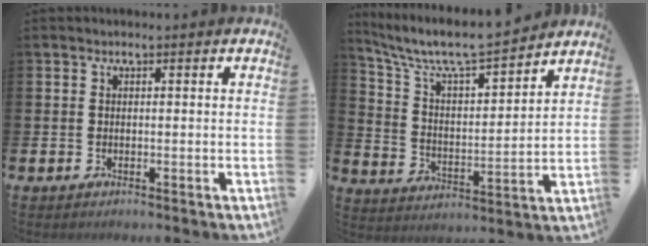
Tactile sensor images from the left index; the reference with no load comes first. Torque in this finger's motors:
{"motor_torque": [0.89, -1.25, 0.52, 0.21]}